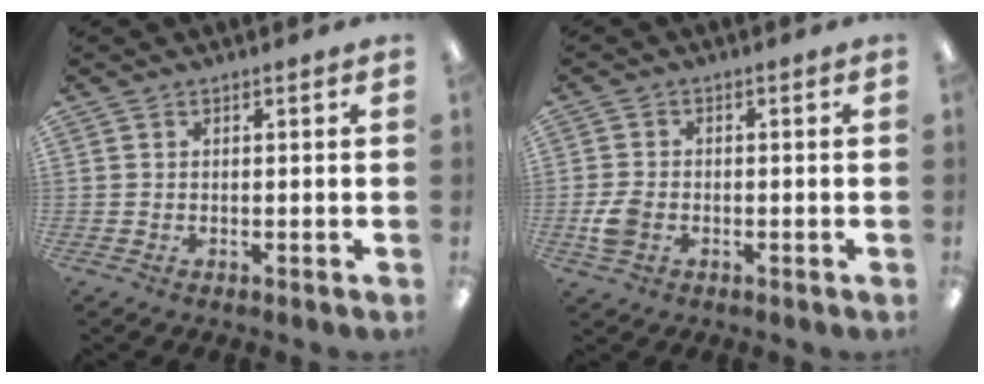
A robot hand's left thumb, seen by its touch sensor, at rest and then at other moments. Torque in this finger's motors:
{"motor_torque": [-0.05, 0.07, -0.03, 0.03, 0.01]}